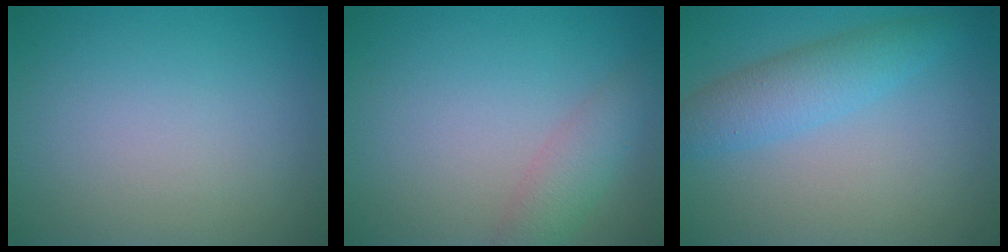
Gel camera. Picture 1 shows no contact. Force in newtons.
{"total": 2.5, "press": 2.5, "slide": 0.1}
{"total": 3.7, "press": 3.7, "slide": 0.1}